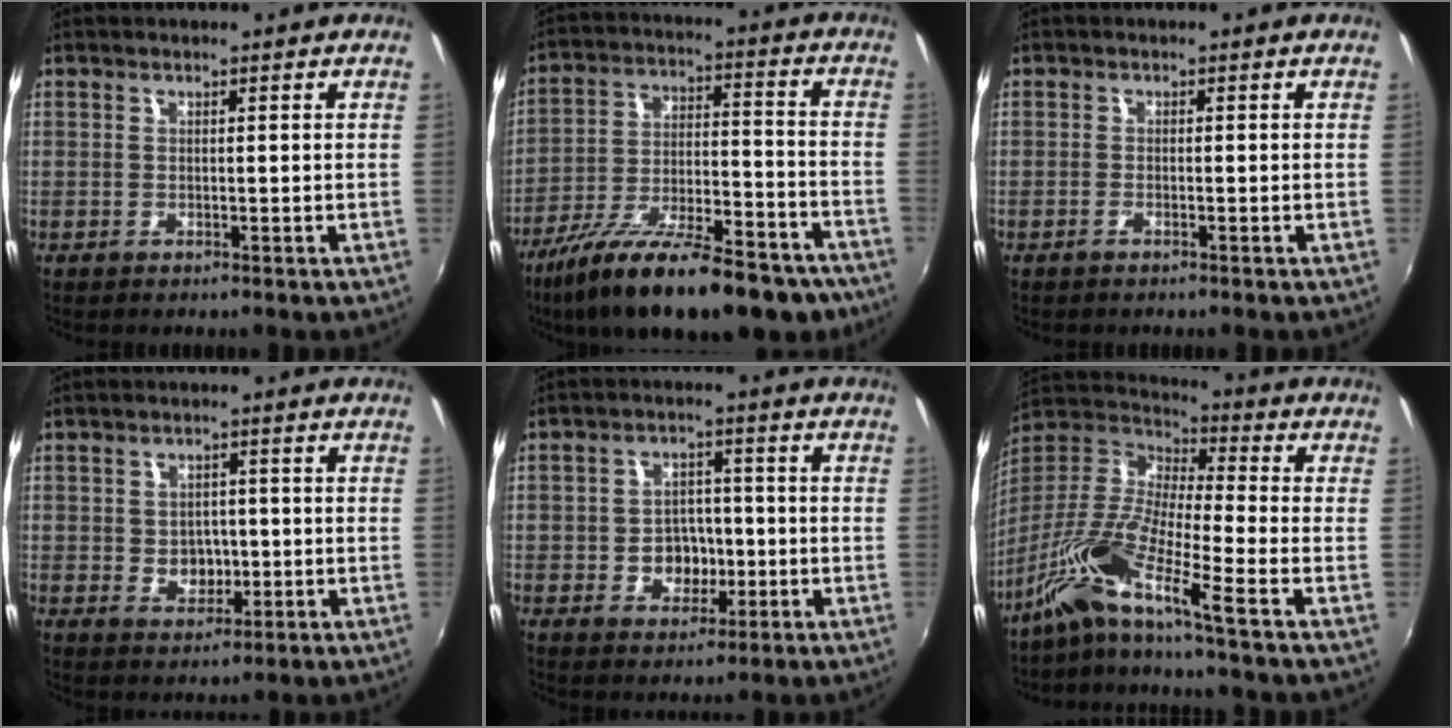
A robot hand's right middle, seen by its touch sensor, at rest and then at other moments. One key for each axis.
{"total": 26.2, "fx": -19.6, "fy": 8.2, "fz": 15.3, "tx": -0.261, "ty": -0.039, "tz": -0.289}
{"total": 0.8, "fx": -0.7, "fy": 0.0, "fz": 0.5, "tx": -0.012, "ty": -0.001, "tz": -0.017}
{"total": 4.3, "fx": -0.5, "fy": 3.7, "fz": 2.2, "tx": -0.038, "ty": 0.002, "tz": -0.002}
{"total": 6.0, "fx": -1.6, "fy": 5.0, "fz": 3.1, "tx": -0.059, "ty": 0.011, "tz": -0.018}
{"total": 11.7, "fx": -7.9, "fy": -0.2, "fz": 8.7, "tx": -0.168, "ty": -0.004, "tz": -0.168}